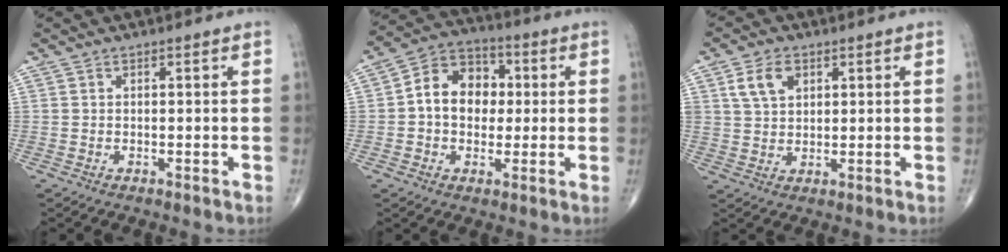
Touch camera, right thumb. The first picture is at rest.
{"total": 11.7, "force": [0.7, 9.1, 7.4], "torque": [-0.086, 0.027, 0.003]}
{"total": 6.3, "force": [2.7, 4.2, 3.8], "torque": [-0.055, -0.005, 0.052]}